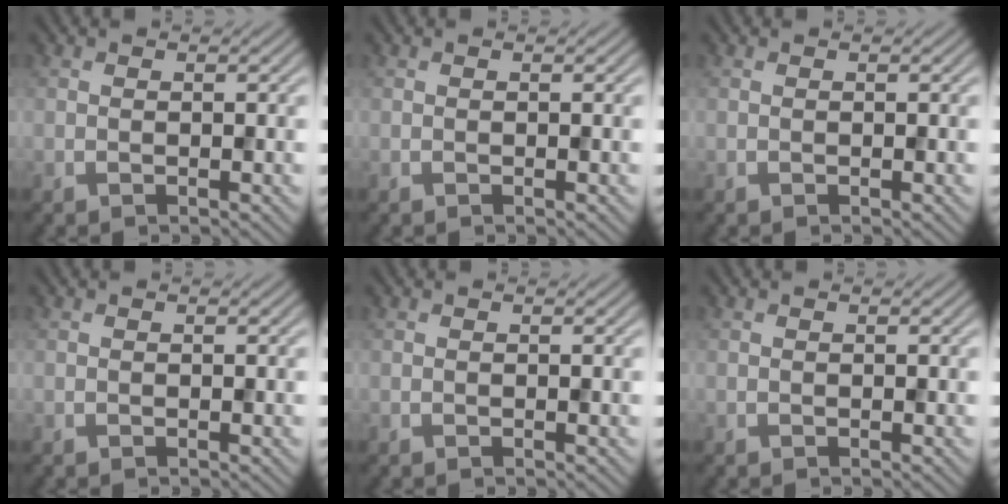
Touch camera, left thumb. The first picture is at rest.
{"total": 0.0}
{"total": 0.0}
{"total": 0.0}
{"total": 0.0}
{"total": 0.0}